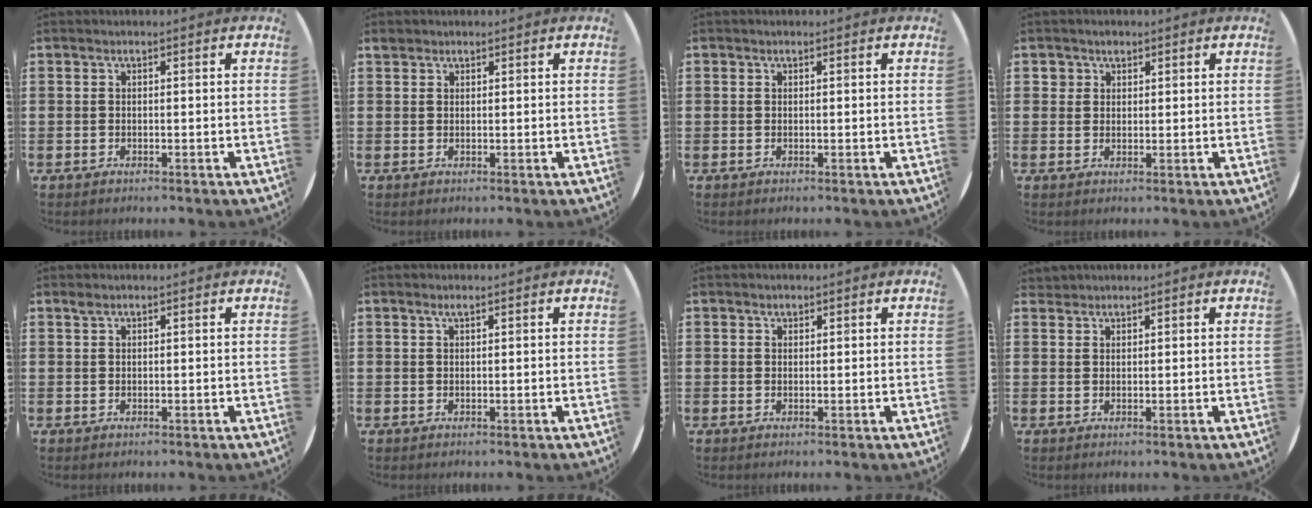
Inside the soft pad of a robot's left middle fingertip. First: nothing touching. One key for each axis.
{"total": 0.9, "fx": 0.8, "fy": 0.4, "fz": 0.0, "tx": 0.006, "ty": -0.001, "tz": 0.015}
{"total": 0.0}
{"total": 2.1, "fx": 1.4, "fy": 1.5, "fz": 0.2, "tx": 0.007, "ty": -0.001, "tz": 0.025}
{"total": 0.5, "fx": 0.5, "fy": 0.1, "fz": 0.2, "tx": -0.006, "ty": 0.000, "tz": 0.009}
{"total": 0.6, "fx": 0.4, "fy": 0.0, "fz": 0.5, "tx": -0.010, "ty": 0.000, "tz": 0.008}
{"total": 0.7, "fx": 0.6, "fy": 0.3, "fz": 0.0, "tx": 0.006, "ty": -0.001, "tz": 0.010}
{"total": 1.0, "fx": 1.0, "fy": 0.2, "fz": -0.2, "tx": 0.003, "ty": 0.001, "tz": 0.020}